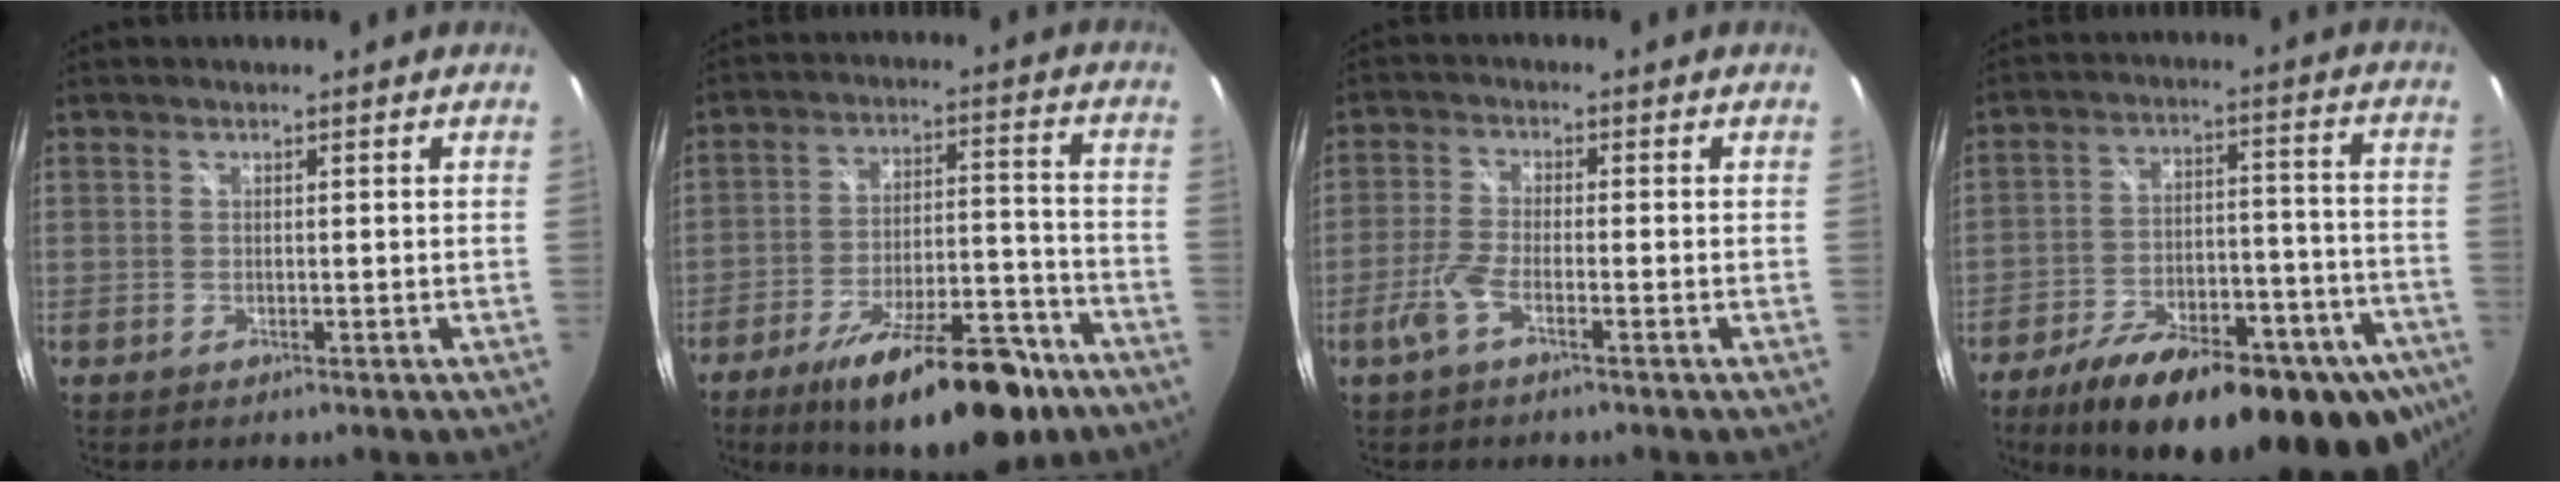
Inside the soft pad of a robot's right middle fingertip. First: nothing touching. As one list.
[{"total": 20.8, "force": [-14.3, 6.8, 13.6], "torque": [-0.214, -0.012, -0.207]}, {"total": 4.4, "force": [-2.5, 0.9, 3.5], "torque": [-0.092, -0.002, -0.051]}, {"total": 31.2, "force": [-21.8, 11.7, 19.0], "torque": [-0.274, -0.008, -0.289]}]